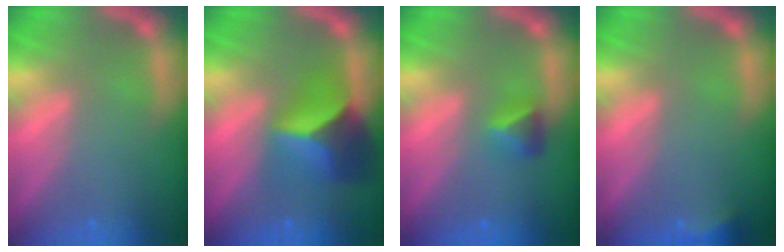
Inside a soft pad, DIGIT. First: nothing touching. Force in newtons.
{"total": 6.4}
{"total": 1.9}
{"total": 2.4}